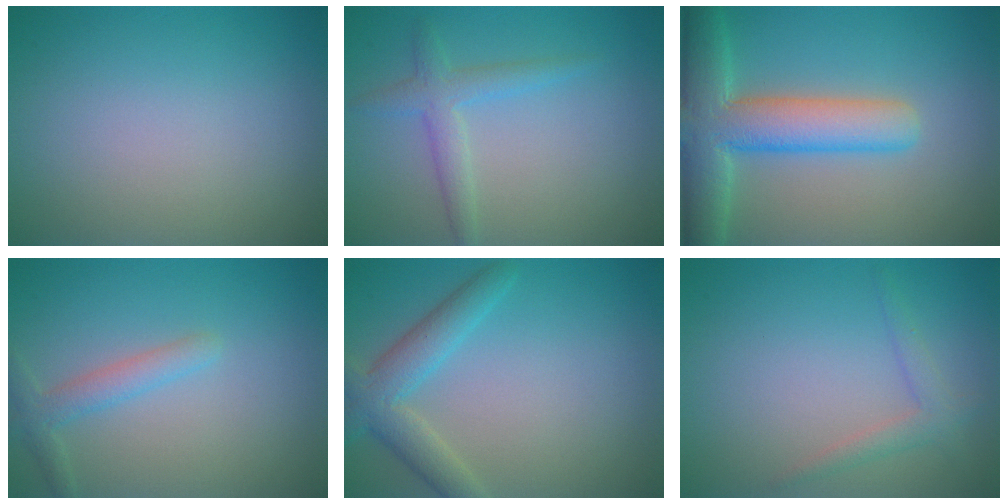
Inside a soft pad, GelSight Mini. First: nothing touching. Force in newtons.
{"total": 1.8, "press": 1.8, "slide": 0.1}
{"total": 7.8, "press": 7.8, "slide": 0.6}
{"total": 2.2, "press": 2.2, "slide": 0.1}
{"total": 4.1, "press": 4.1, "slide": 0.2}
{"total": 1.8, "press": 1.8, "slide": 0.1}